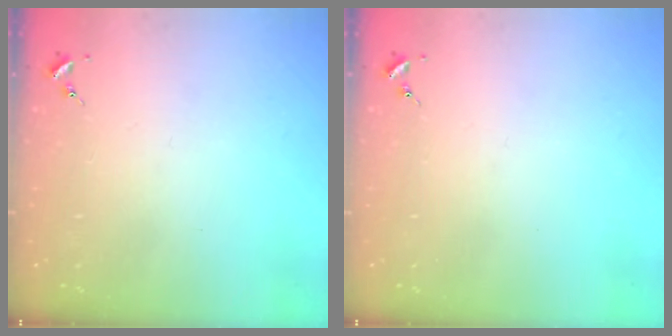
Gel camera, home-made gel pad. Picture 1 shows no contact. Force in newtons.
{"total": 0.0}